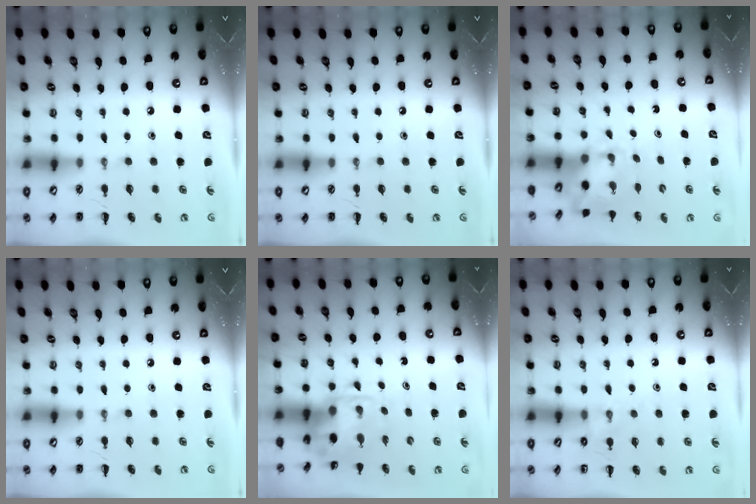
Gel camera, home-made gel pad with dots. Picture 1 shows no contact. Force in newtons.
{"total": 0.0}
{"total": 2.5, "press": 2.3, "slide": 1.0}
{"total": 0.0}
{"total": 3.8, "press": 3.8, "slide": 0.8}
{"total": 6.9, "press": 6.6, "slide": 1.8}